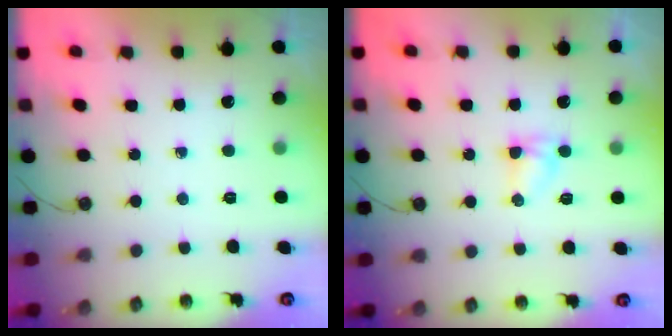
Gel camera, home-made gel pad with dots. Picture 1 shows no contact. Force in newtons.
{"total": 3.6, "press": 3.2, "slide": 1.6}